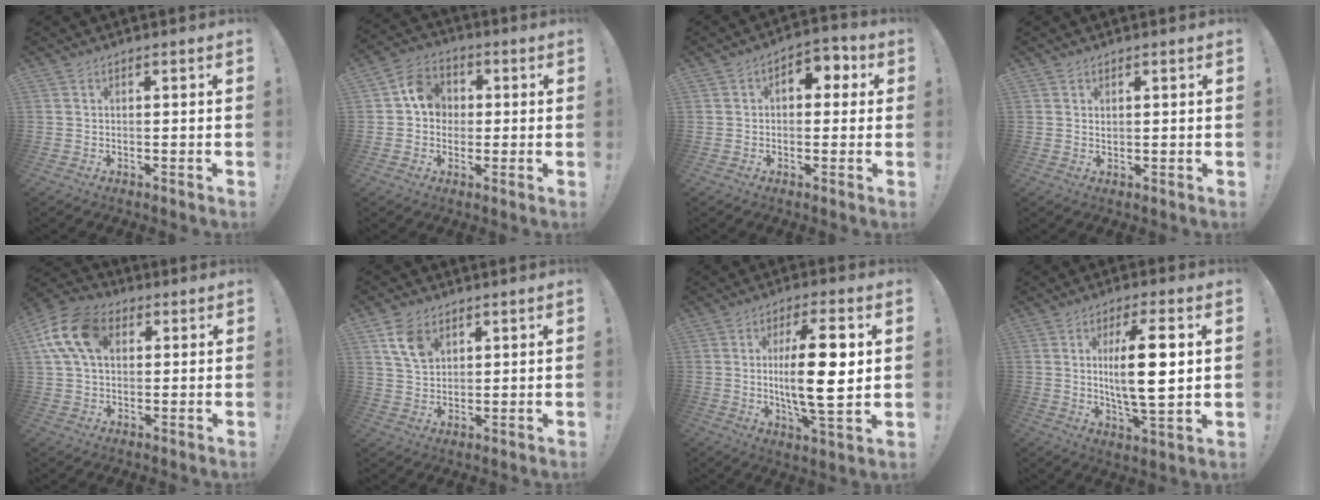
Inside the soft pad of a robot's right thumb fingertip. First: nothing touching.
{"total": 9.3, "force": [1.0, 8.1, 4.3], "torque": [-0.055, 0.014, 0.024]}
{"total": 5.8, "force": [1.2, 4.2, 3.8], "torque": [-0.043, -0.003, 0.018]}
{"total": 0.7, "force": [0.5, 0.5, 0.1], "torque": [-0.002, -0.001, 0.011]}
{"total": 15.2, "force": [4.5, 10.2, 10.2], "torque": [-0.192, -0.001, 0.087]}
{"total": 9.0, "force": [4.7, 6.3, 4.4], "torque": [-0.071, -0.012, 0.093]}
{"total": 16.3, "force": [1.3, 3.7, 15.8], "torque": [-0.279, -0.011, 0.004]}
{"total": 14.1, "force": [1.9, 3.2, 13.6], "torque": [-0.238, -0.012, 0.018]}